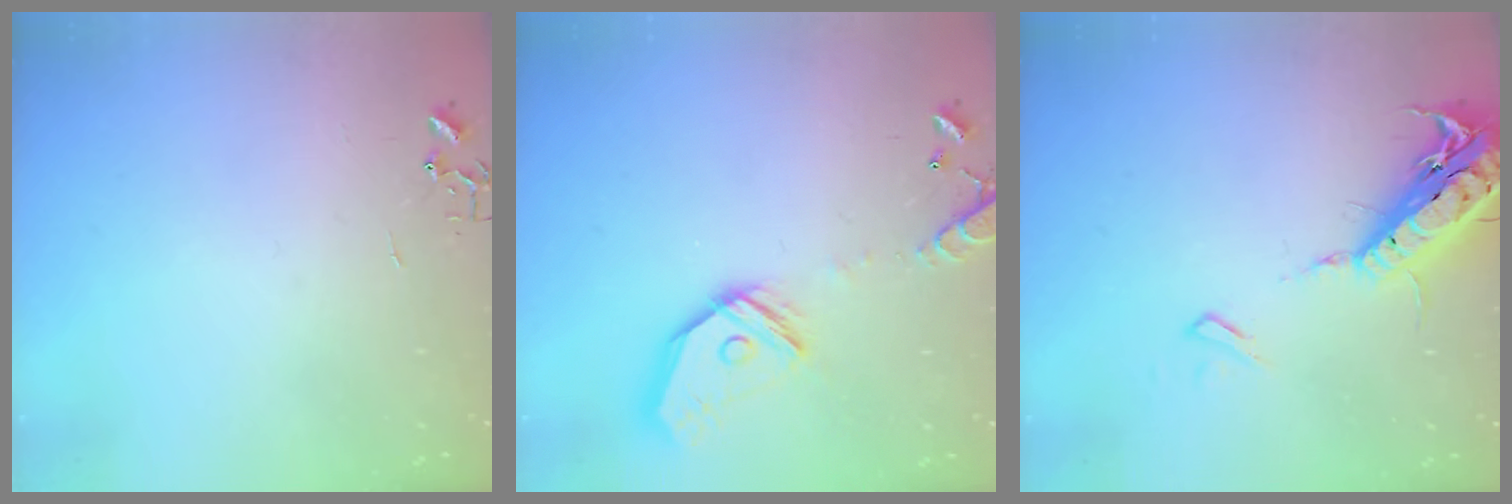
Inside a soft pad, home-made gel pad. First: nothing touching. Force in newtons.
{"total": 16.6, "press": 16.4, "slide": 2.8}
{"total": 19.4, "press": 19.0, "slide": 4.2}